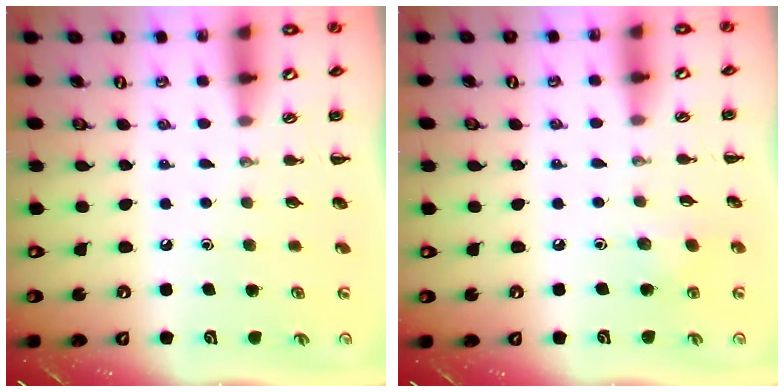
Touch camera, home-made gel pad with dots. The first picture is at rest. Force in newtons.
{"total": 4.2, "press": 4.0, "slide": 1.3}